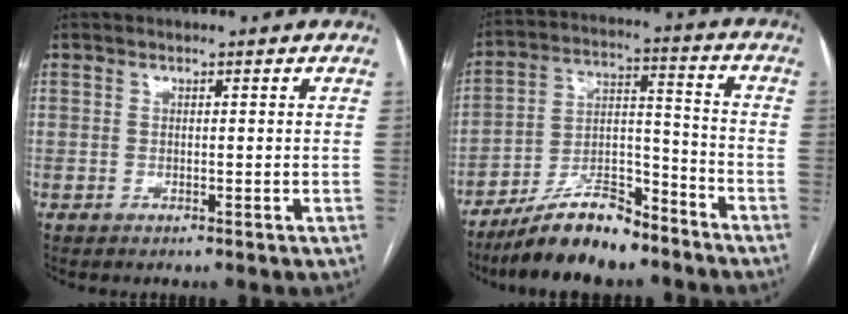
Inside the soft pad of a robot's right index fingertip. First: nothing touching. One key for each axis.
{"total": 13.1, "fx": -10.6, "fy": 3.6, "fz": 6.9, "tx": -0.123, "ty": 0.016, "tz": -0.187}